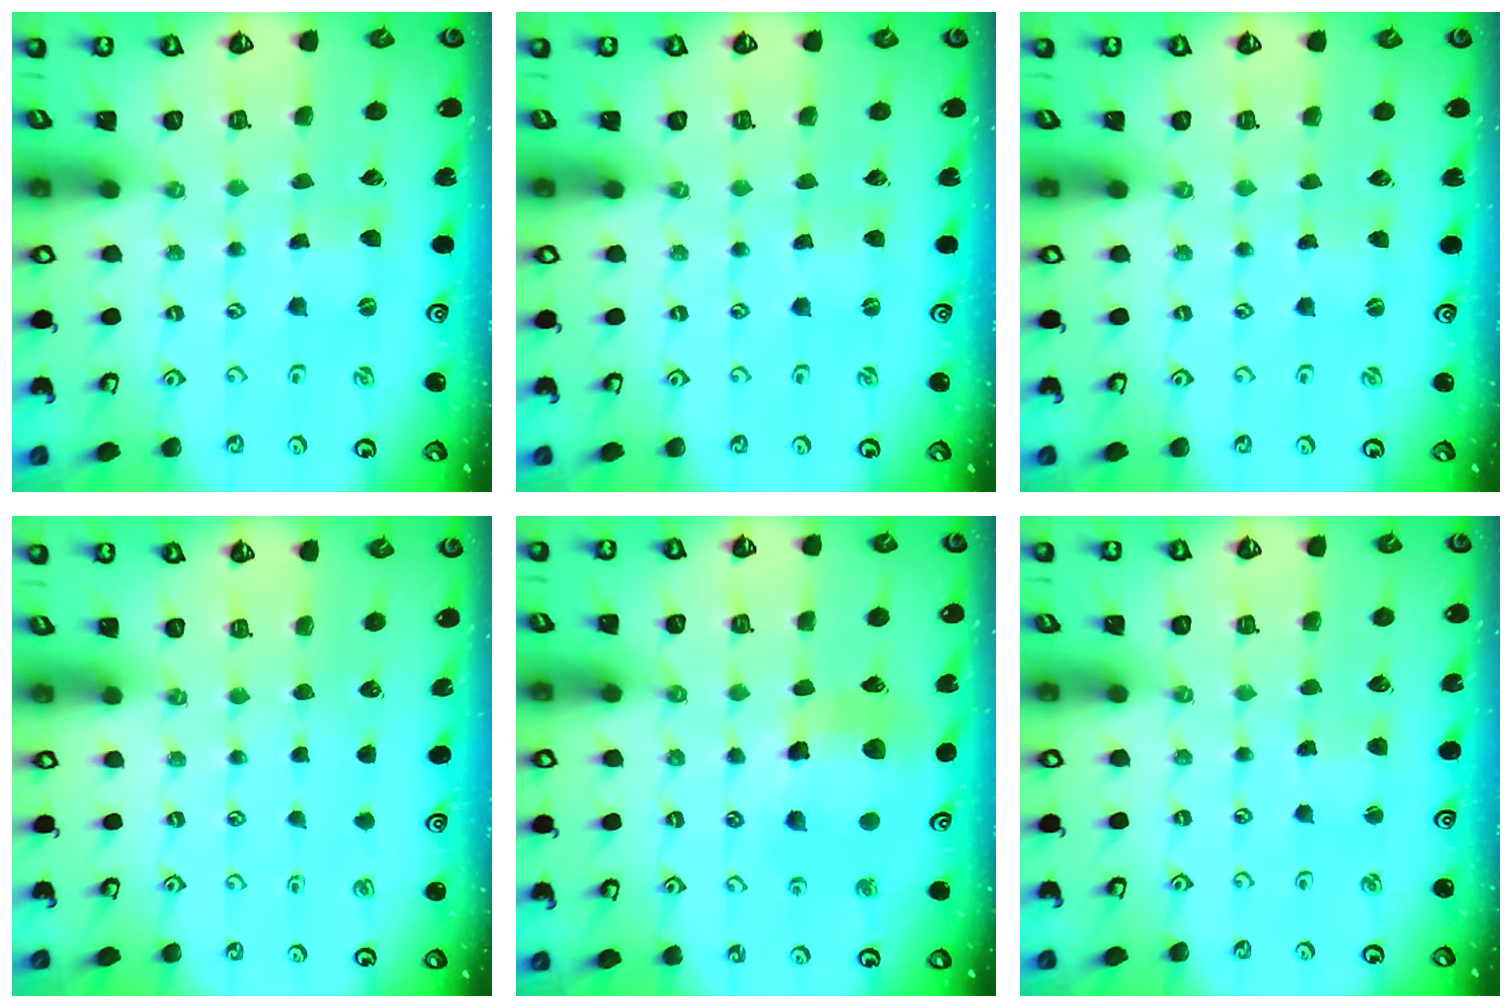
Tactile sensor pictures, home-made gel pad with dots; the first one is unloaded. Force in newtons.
{"total": 0.0}
{"total": 0.0}
{"total": 0.0}
{"total": 11.6, "press": 11.5, "slide": 1.5}
{"total": 2.2, "press": 2.2, "slide": 0.3}